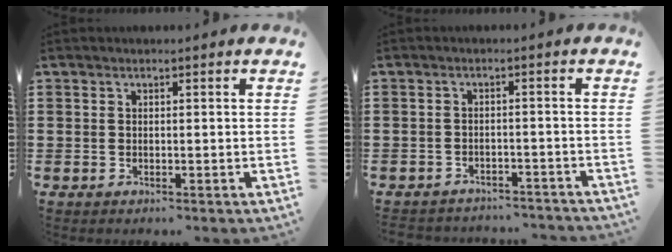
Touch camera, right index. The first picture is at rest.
{"total": 2.3, "force": [-2.3, 0.4, -0.1], "torque": [-0.005, 0.002, -0.048]}